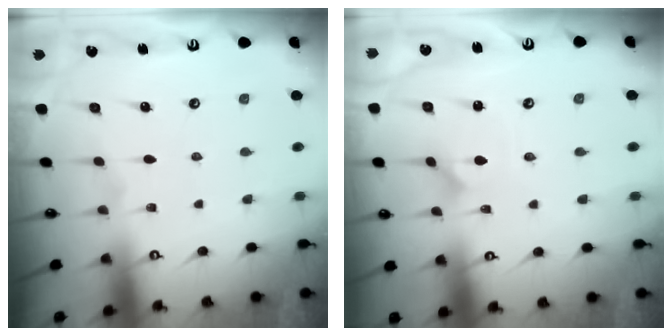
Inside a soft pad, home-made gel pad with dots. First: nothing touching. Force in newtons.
{"total": 2.9, "press": 2.9, "slide": 0.3}